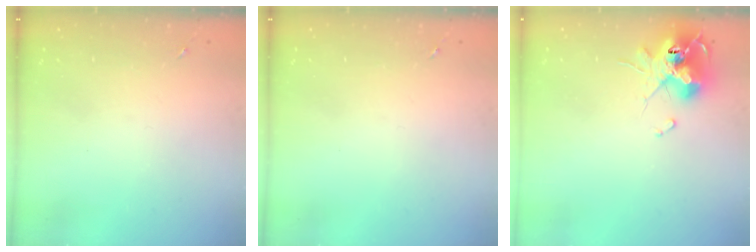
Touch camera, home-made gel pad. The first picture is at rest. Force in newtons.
{"total": 0.0}
{"total": 13.8, "press": 13.8, "slide": 1.5}